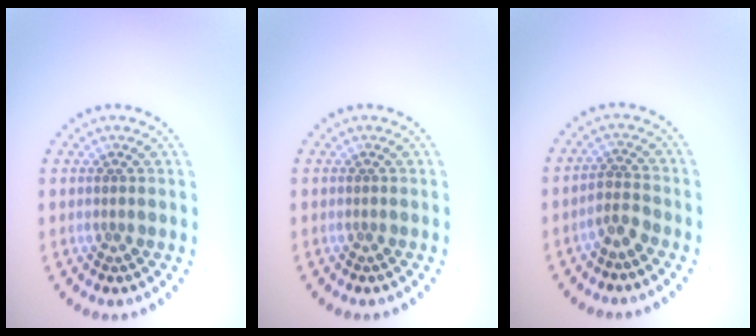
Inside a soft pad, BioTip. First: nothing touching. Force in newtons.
{"total": 0.0}
{"total": 1.9, "press": 1.5, "slide": 1.1}